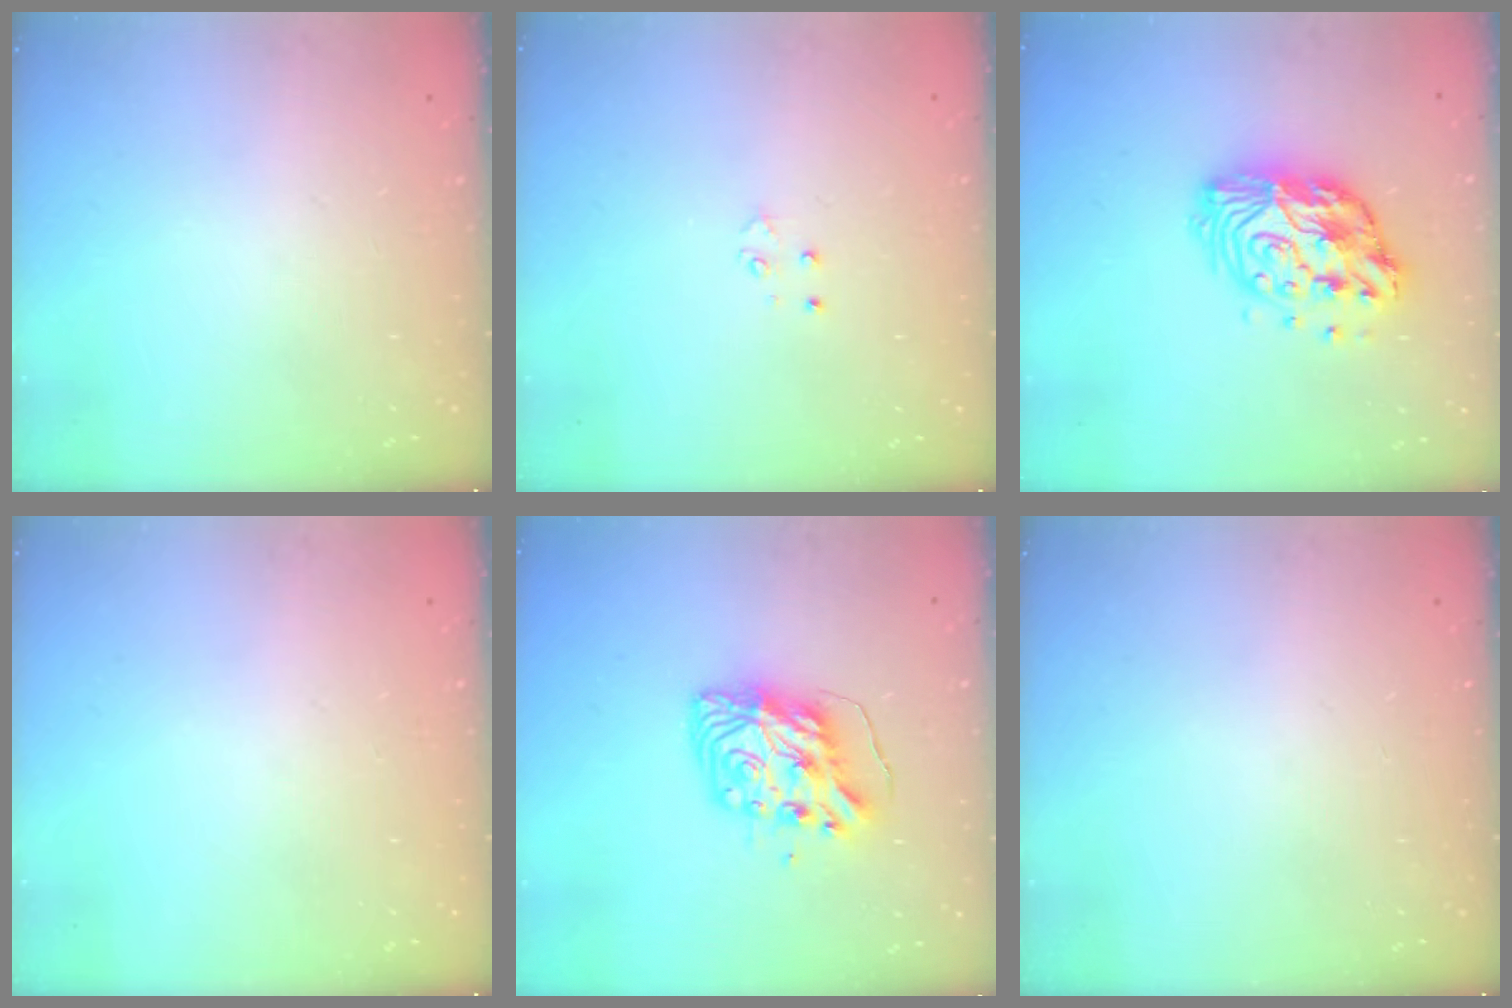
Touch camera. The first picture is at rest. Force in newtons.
{"total": 3.1, "press": 3.1, "slide": 0.6}
{"total": 14.6, "press": 14.5, "slide": 1.1}
{"total": 0.0}
{"total": 11.0, "press": 10.9, "slide": 1.6}
{"total": 0.0}